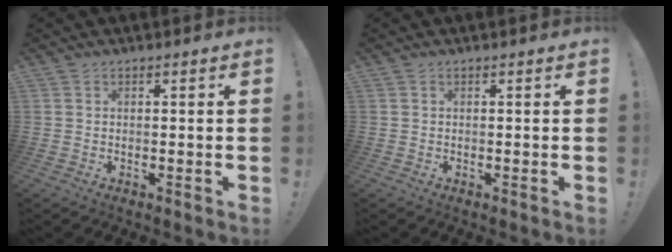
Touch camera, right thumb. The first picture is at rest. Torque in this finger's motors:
{"motor_torque": [0.00, 0.00, 0.00, 0.00, 0.00]}